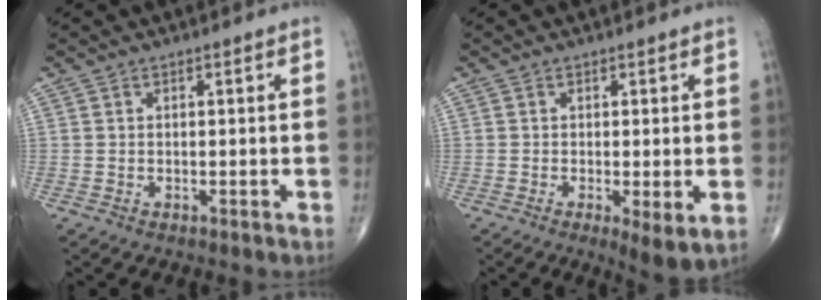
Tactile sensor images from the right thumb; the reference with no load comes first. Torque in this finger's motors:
{"motor_torque": [-0.29, 0.16, -0.14, -0.05, 0.03]}